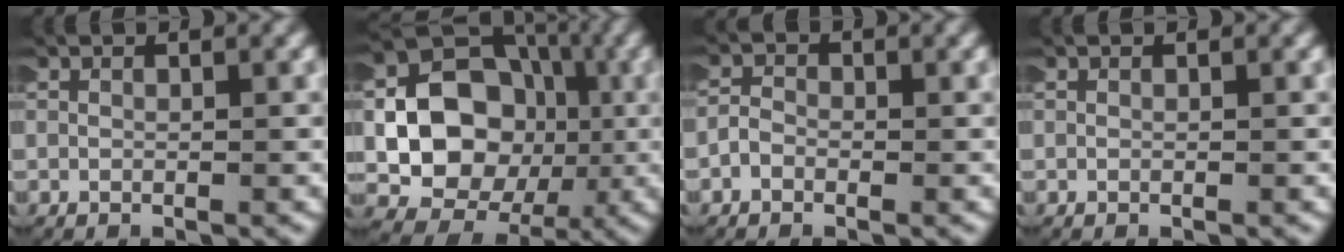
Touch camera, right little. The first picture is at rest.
{"total": 11.0, "force": [-1.2, 9.0, 6.2], "torque": [-0.134, -0.031, -0.012]}
{"total": 1.1, "force": [-0.4, 0.9, 0.5], "torque": [-0.014, 0.005, -0.013]}
{"total": 0.0}